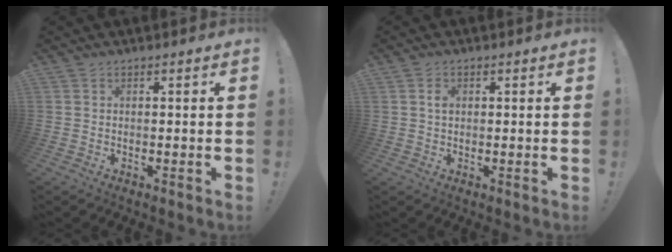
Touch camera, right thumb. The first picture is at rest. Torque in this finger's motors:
{"motor_torque": [-0.04, 0.08, -0.27, -0.20, -0.03]}